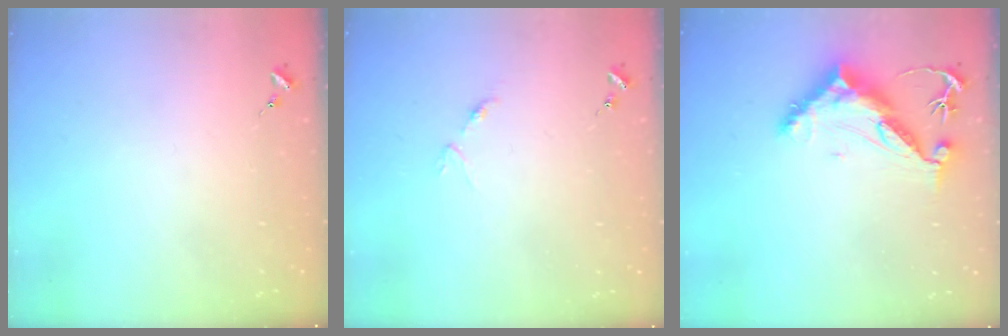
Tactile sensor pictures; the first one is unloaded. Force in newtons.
{"total": 3.7, "press": 3.7, "slide": 0.3}
{"total": 11.7, "press": 11.7, "slide": 0.9}